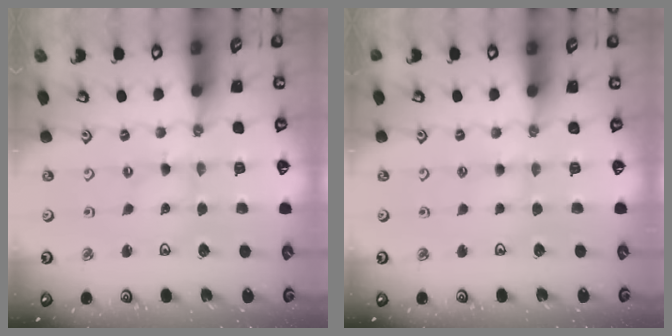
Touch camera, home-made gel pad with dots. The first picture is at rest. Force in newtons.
{"total": 2.8, "press": 2.8, "slide": 0.3}